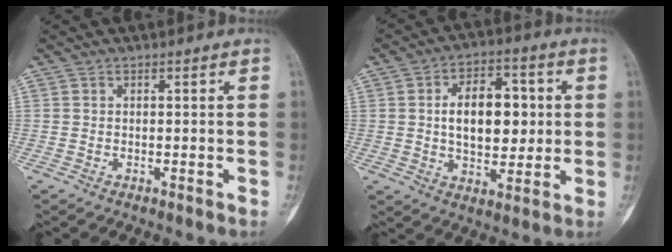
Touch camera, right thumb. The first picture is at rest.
{"total": 13.0, "force": [1.3, 7.8, 10.4], "torque": [-0.125, 0.006, 0.022]}